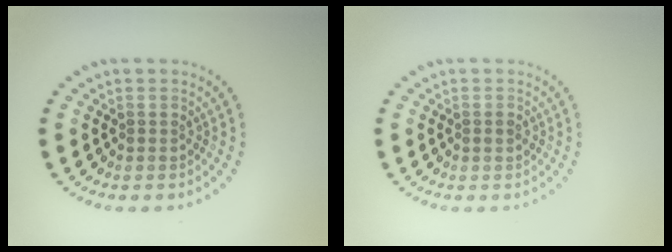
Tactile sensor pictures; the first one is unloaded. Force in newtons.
{"total": 0.9, "press": 0.9, "slide": 0.1}